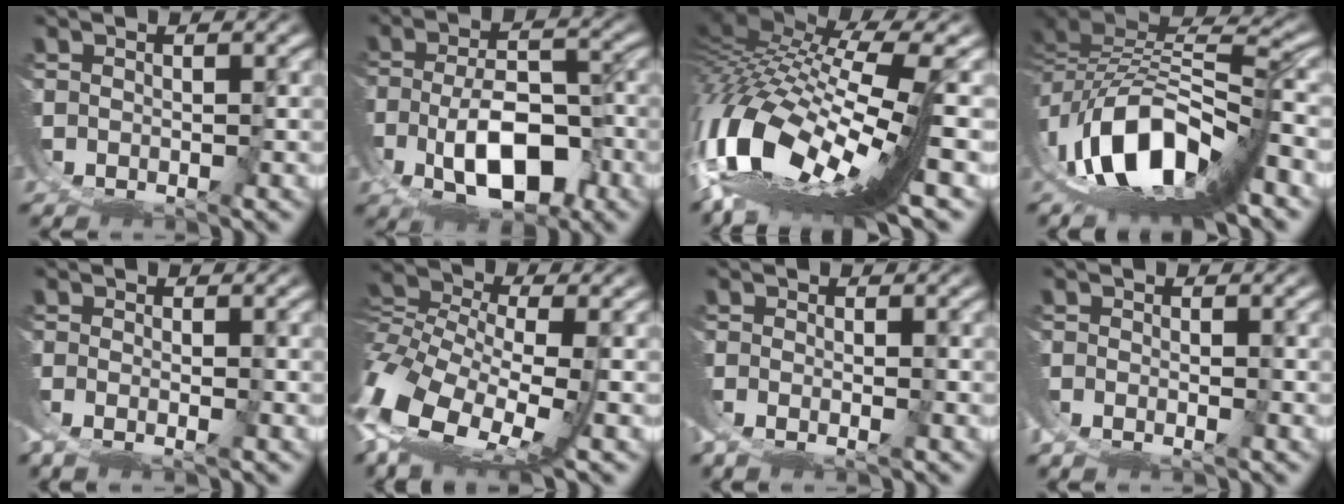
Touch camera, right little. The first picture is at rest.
{"total": 7.8, "force": [0.3, 3.8, 6.8], "torque": [-0.104, -0.022, 0.020]}
{"total": 17.7, "force": [0.1, 8.5, 15.5], "torque": [-0.289, -0.019, 0.019]}
{"total": 14.1, "force": [-0.7, 8.0, 11.6], "torque": [-0.202, -0.019, 0.001]}
{"total": 2.5, "force": [-1.2, 1.0, 1.9], "torque": [-0.039, -0.009, -0.012]}
{"total": 8.9, "force": [1.1, 5.1, 7.3], "torque": [-0.172, -0.031, 0.034]}
{"total": 2.6, "force": [-1.2, 1.4, 1.8], "torque": [-0.037, -0.007, -0.016]}
{"total": 2.5, "force": [-1.1, 1.9, 1.2], "torque": [-0.028, -0.005, -0.019]}